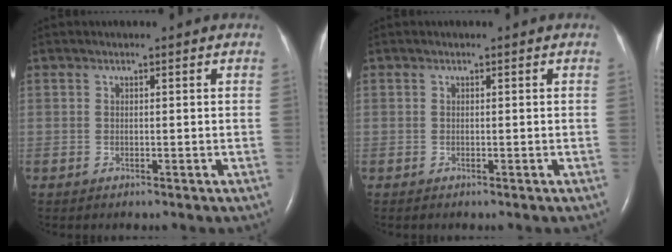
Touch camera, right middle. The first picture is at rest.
{"total": 0.0}